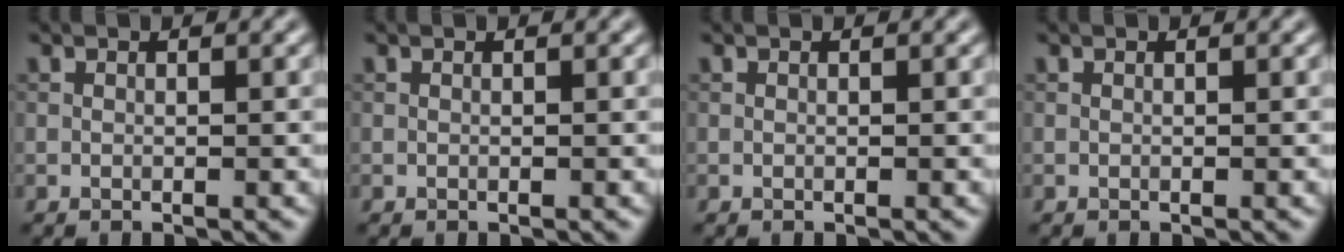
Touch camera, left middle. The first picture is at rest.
{"total": 0.0}
{"total": 0.0}
{"total": 0.0}